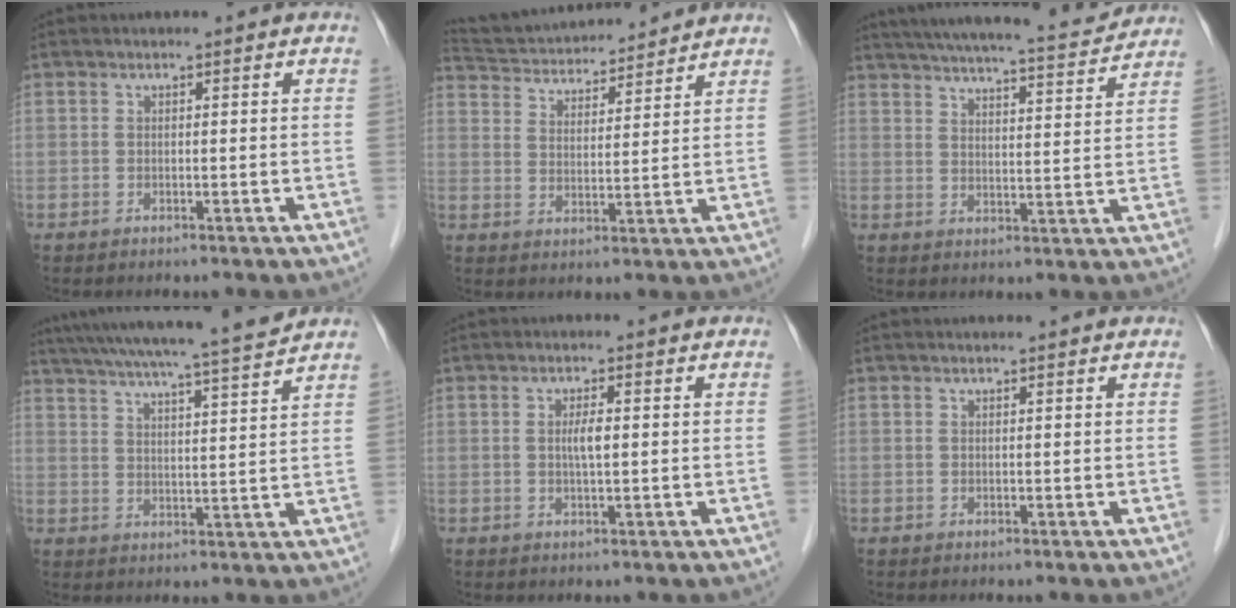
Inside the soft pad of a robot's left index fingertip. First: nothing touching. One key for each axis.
{"total": 14.6, "fx": 13.8, "fy": 2.5, "fz": 4.0, "tx": -0.077, "ty": 0.029, "tz": 0.225}
{"total": 18.4, "fx": 17.0, "fy": 1.9, "fz": 6.8, "tx": -0.111, "ty": -0.004, "tz": 0.230}
{"total": 17.4, "fx": 15.7, "fy": -1.1, "fz": 7.3, "tx": -0.132, "ty": -0.010, "tz": 0.227}
{"total": 2.1, "fx": -0.1, "fy": 0.3, "fz": 2.1, "tx": -0.040, "ty": -0.003, "tz": -0.001}
{"total": 1.0, "fx": 0.9, "fy": 0.0, "fz": 0.3, "tx": -0.009, "ty": 0.005, "tz": 0.012}